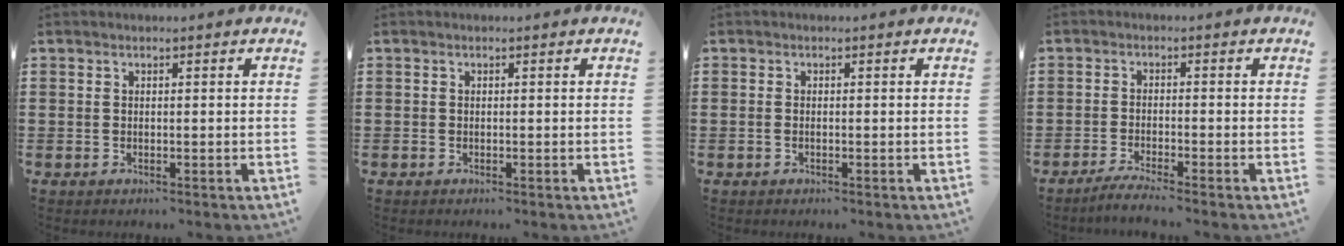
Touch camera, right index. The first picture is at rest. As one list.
[{"total": 0.0}, {"total": 0.5, "force": [-0.3, 0.2, 0.4], "torque": [-0.010, -0.003, -0.005]}, {"total": 2.2, "force": [-2.0, -0.3, 0.8], "torque": [-0.012, 0.002, -0.037]}]